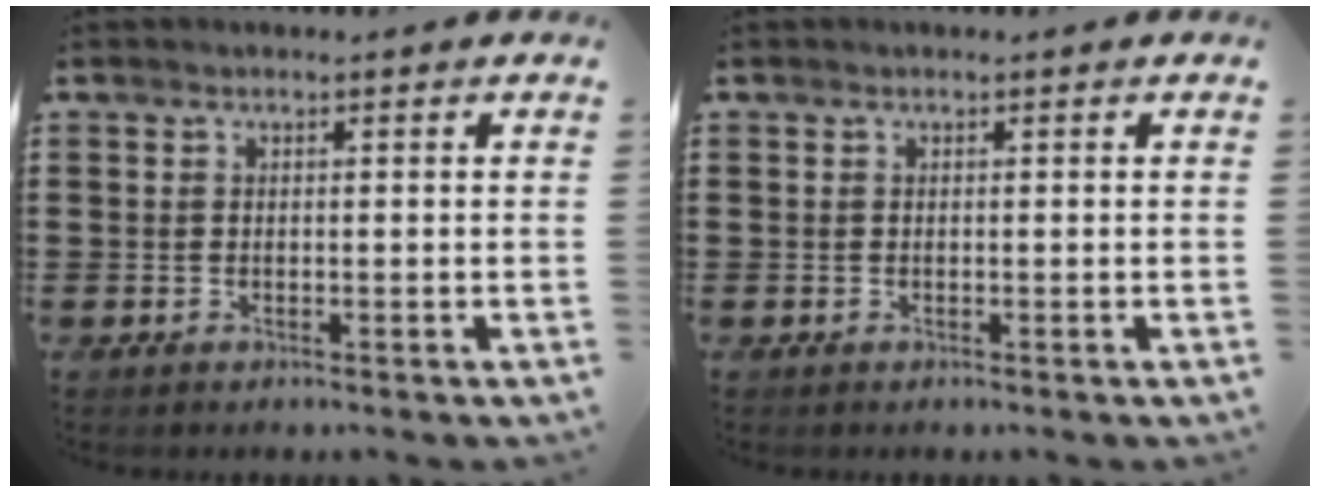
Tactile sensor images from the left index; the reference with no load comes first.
{"total": 0.0}